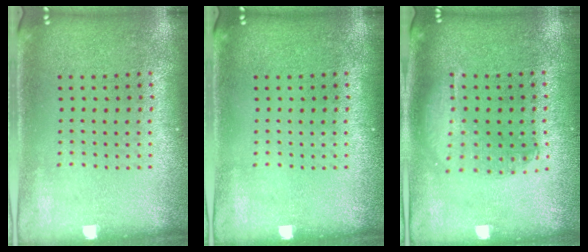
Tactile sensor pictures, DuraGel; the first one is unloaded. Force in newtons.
{"total": 0.0}
{"total": 1.3, "press": 1.3, "slide": 0.4}